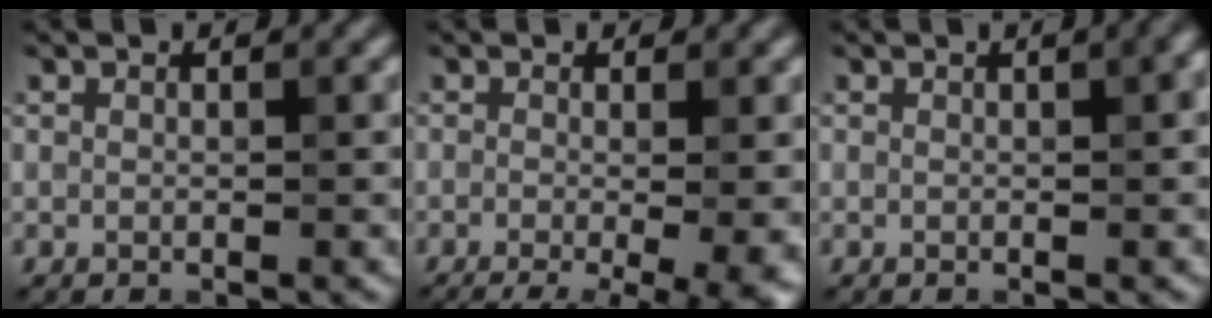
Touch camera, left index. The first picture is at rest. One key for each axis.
{"total": 9.7, "fx": -3.1, "fy": 3.7, "fz": 8.4, "tx": -0.086, "ty": -0.007, "tz": -0.037}
{"total": 2.4, "fx": 0.2, "fy": 0.7, "fz": 2.3, "tx": -0.015, "ty": 0.004, "tz": 0.000}